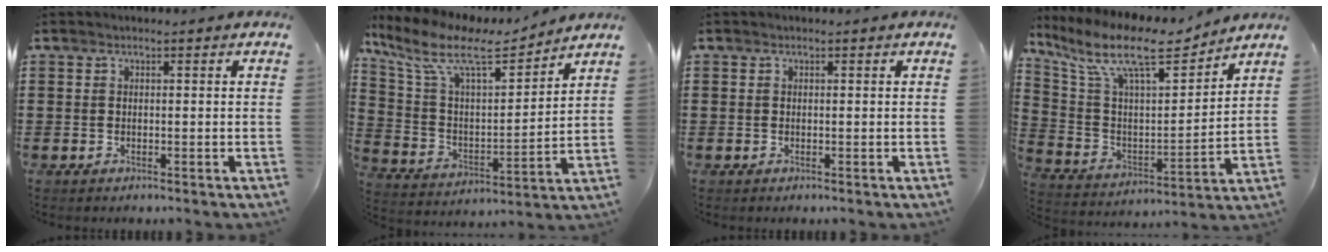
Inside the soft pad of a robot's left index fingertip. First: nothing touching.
{"total": 10.8, "force": [8.1, 3.1, 6.4], "torque": [-0.158, -0.043, 0.138]}
{"total": 0.0}
{"total": 12.2, "force": [9.4, 3.1, 7.0], "torque": [-0.175, -0.048, 0.161]}